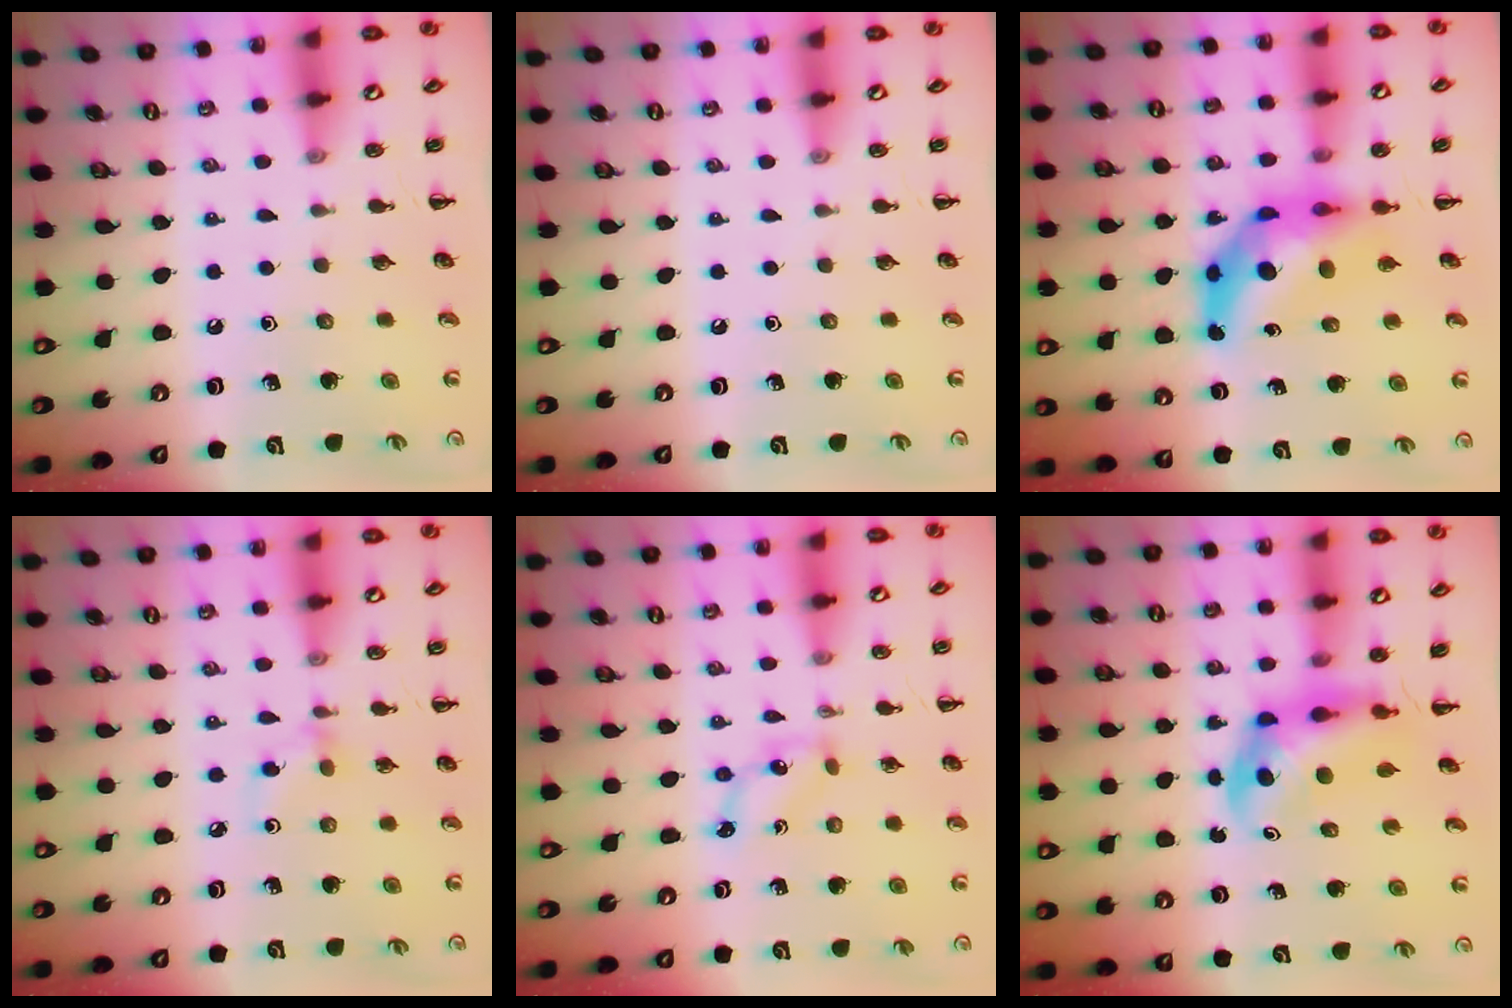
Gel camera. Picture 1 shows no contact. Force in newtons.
{"total": 0.0}
{"total": 8.8, "press": 8.2, "slide": 3.2}
{"total": 3.0, "press": 2.8, "slide": 0.9}
{"total": 2.1, "press": 2.0, "slide": 0.4}
{"total": 6.1, "press": 6.0, "slide": 1.3}